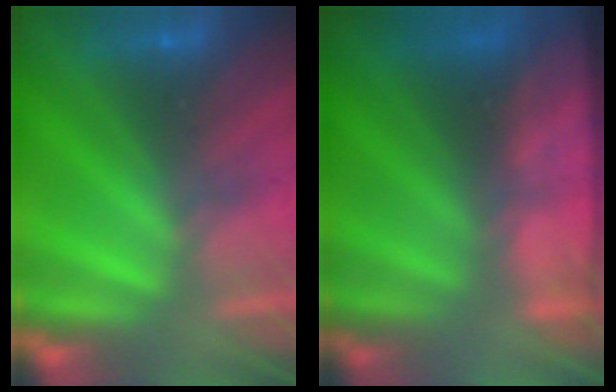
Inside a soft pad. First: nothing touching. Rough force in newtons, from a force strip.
{"total": 9.4}